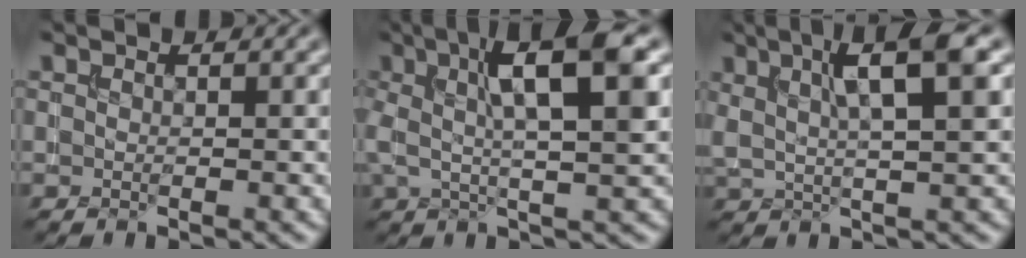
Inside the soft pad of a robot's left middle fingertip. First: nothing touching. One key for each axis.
{"total": 8.3, "fx": 2.1, "fy": 1.8, "fz": 7.8, "tx": -0.126, "ty": 0.011, "tz": 0.032}
{"total": 6.2, "fx": 2.4, "fy": 1.2, "fz": 5.6, "tx": -0.087, "ty": 0.004, "tz": 0.041}